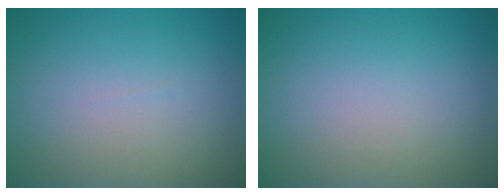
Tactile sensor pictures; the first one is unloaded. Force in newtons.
{"total": 0.0}